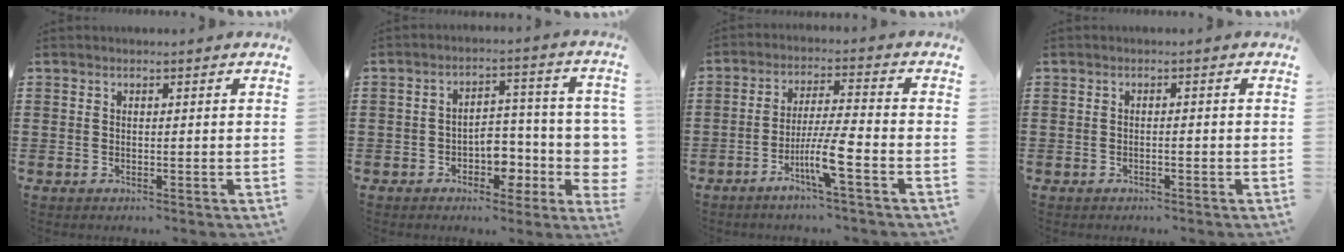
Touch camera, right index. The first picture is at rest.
{"total": 6.1, "force": [-2.4, 3.9, 4.0], "torque": [-0.055, 0.008, -0.047]}
{"total": 6.7, "force": [-3.4, -0.1, 5.7], "torque": [-0.117, -0.012, -0.067]}
{"total": 0.7, "force": [-0.4, 0.1, 0.6], "torque": [-0.012, -0.005, -0.006]}